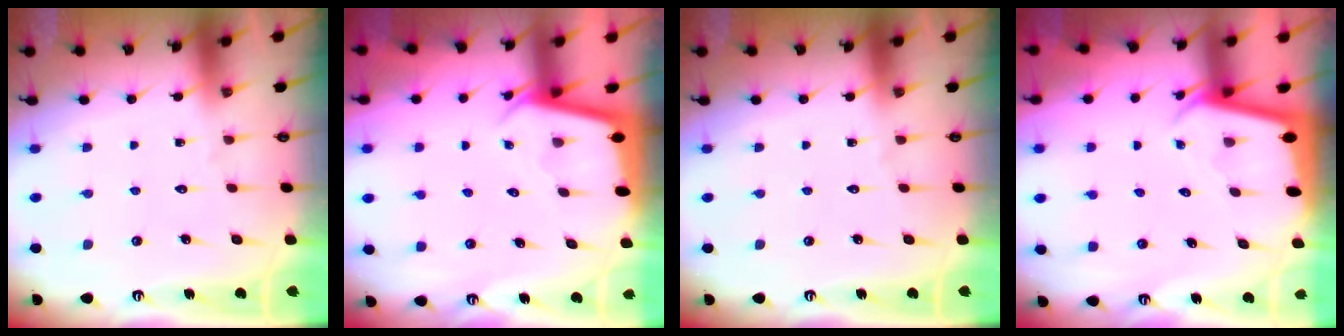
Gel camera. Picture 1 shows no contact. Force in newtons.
{"total": 2.3, "press": 2.3, "slide": 0.1}
{"total": 0.0}
{"total": 2.2, "press": 2.2, "slide": 0.1}